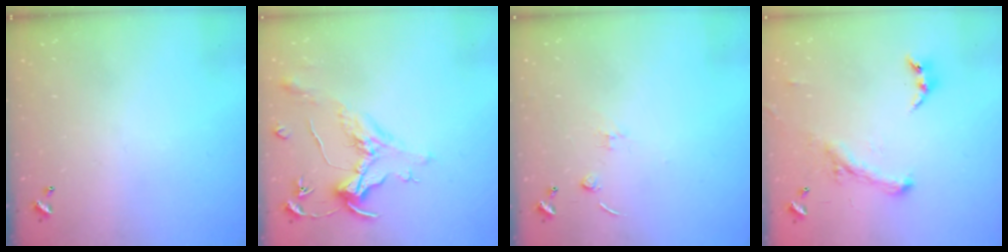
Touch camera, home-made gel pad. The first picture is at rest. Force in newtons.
{"total": 1.4, "press": 1.2, "slide": 0.7}
{"total": 1.5, "press": 1.4, "slide": 0.5}
{"total": 1.5, "press": 1.4, "slide": 0.3}